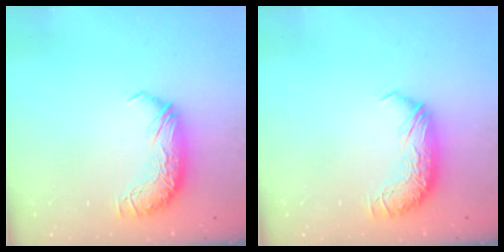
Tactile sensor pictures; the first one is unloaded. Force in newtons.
{"total": 0.0}